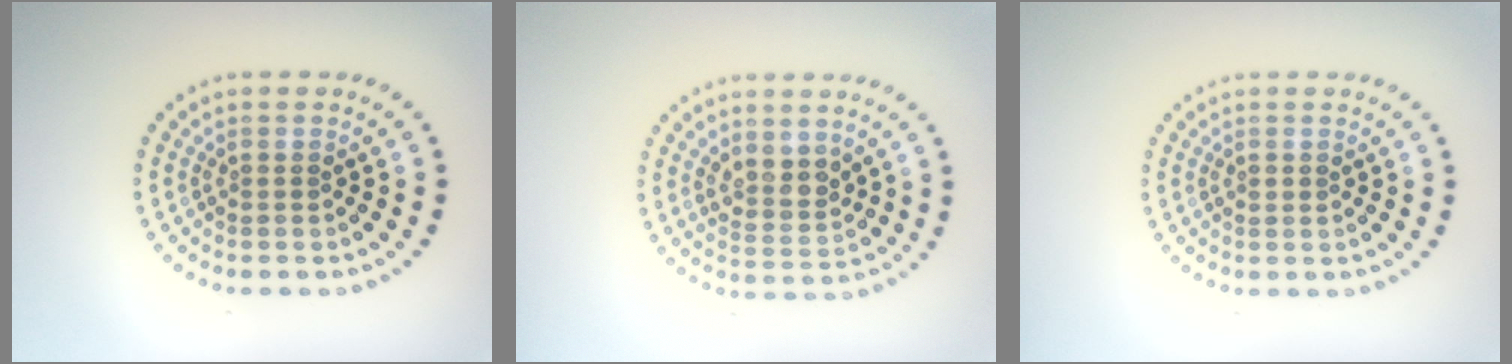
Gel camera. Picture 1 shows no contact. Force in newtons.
{"total": 2.4, "press": 2.2, "slide": 1.1}
{"total": 0.8, "press": 0.8, "slide": 0.1}